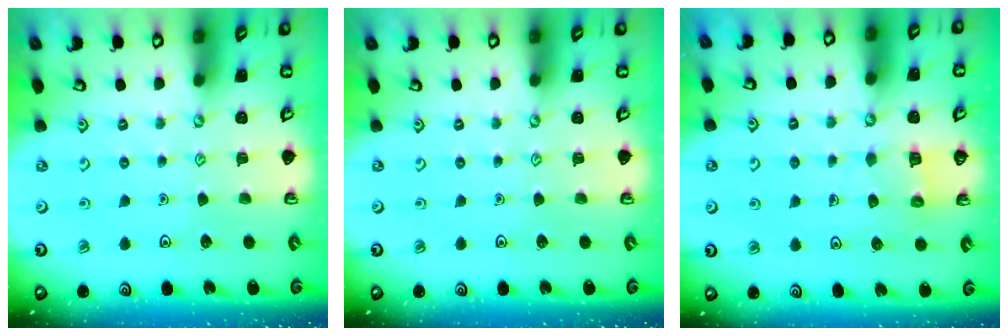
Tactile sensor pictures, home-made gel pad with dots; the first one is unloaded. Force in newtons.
{"total": 0.0}
{"total": 5.1, "press": 5.1, "slide": 0.5}